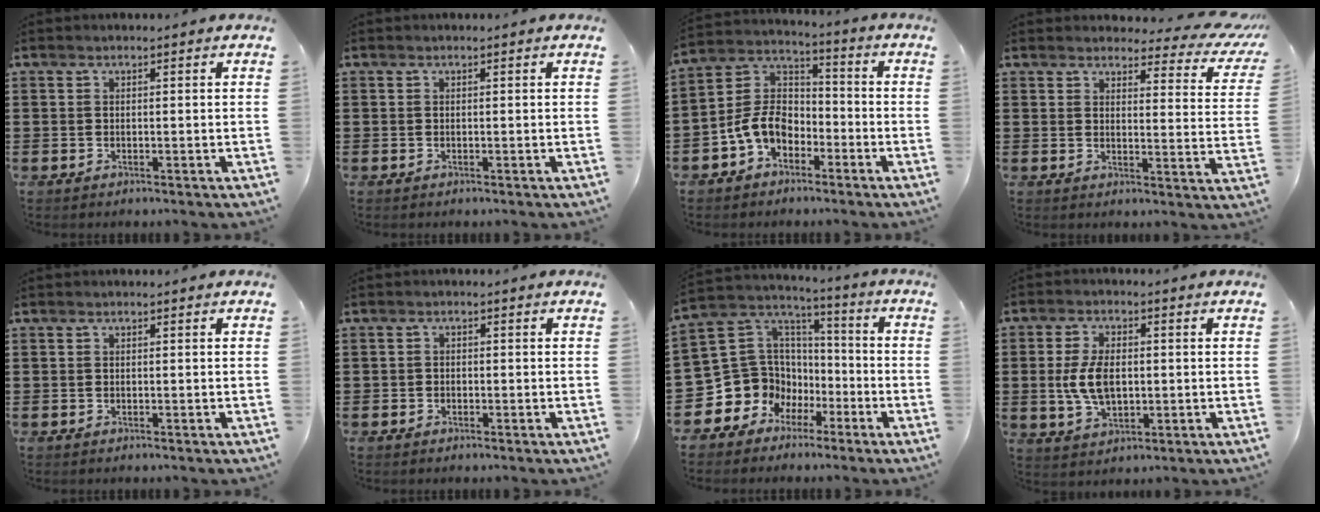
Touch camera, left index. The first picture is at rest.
{"total": 0.0}
{"total": 7.5, "force": [-3.7, 5.3, 3.9], "torque": [-0.117, 0.005, -0.081]}
{"total": 4.0, "force": [3.5, 1.0, 1.7], "torque": [-0.034, -0.023, 0.056]}
{"total": 0.0}
{"total": 1.1, "force": [-0.8, 0.7, 0.2], "torque": [-0.008, 0.002, -0.018]}
{"total": 10.1, "force": [-3.5, 9.4, 0.5], "torque": [-0.068, -0.023, -0.051]}
{"total": 7.1, "force": [0.2, 3.9, 5.9], "torque": [-0.133, 0.006, 0.000]}